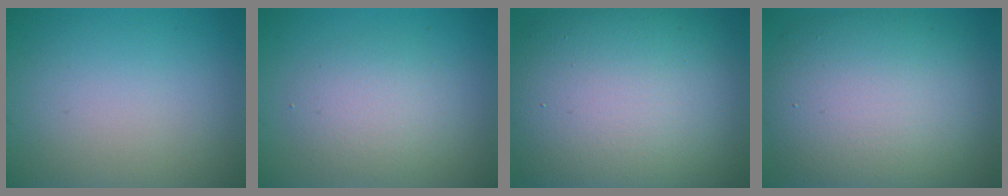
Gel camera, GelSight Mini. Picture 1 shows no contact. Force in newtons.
{"total": 3.0, "press": 3.0, "slide": 0.2}
{"total": 16.5, "press": 16.4, "slide": 1.0}
{"total": 11.6, "press": 11.6, "slide": 0.7}